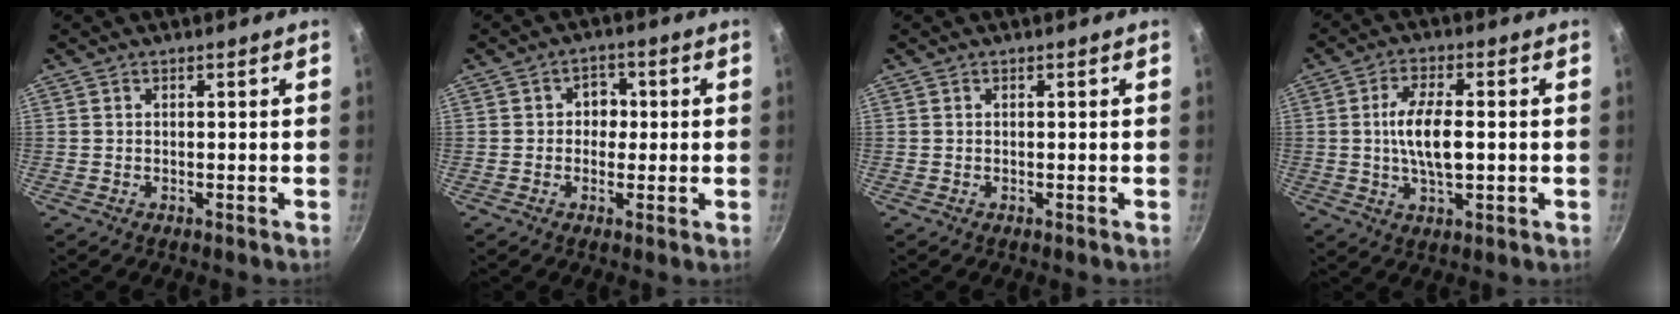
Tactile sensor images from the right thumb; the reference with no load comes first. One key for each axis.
{"total": 4.2, "fx": 0.1, "fy": 3.6, "fz": 2.2, "tx": 0.003, "ty": 0.004, "tz": -0.004}
{"total": 0.0}
{"total": 9.2, "fx": 0.0, "fy": 3.8, "fz": 8.3, "tx": -0.152, "ty": 0.010, "tz": -0.004}